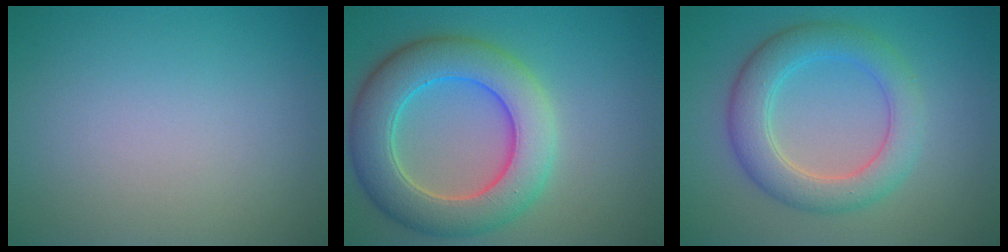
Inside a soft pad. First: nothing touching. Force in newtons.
{"total": 8.4, "press": 8.4, "slide": 0.4}
{"total": 5.1, "press": 5.1, "slide": 0.1}